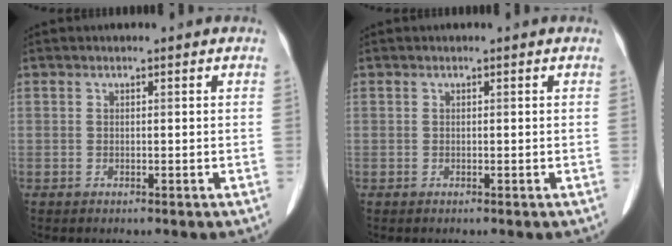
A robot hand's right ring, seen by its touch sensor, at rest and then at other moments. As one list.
[{"total": 0.0}]